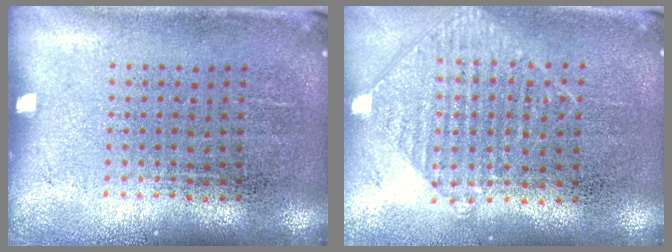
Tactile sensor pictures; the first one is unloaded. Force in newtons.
{"total": 0.9, "press": 0.9, "slide": 0.1}